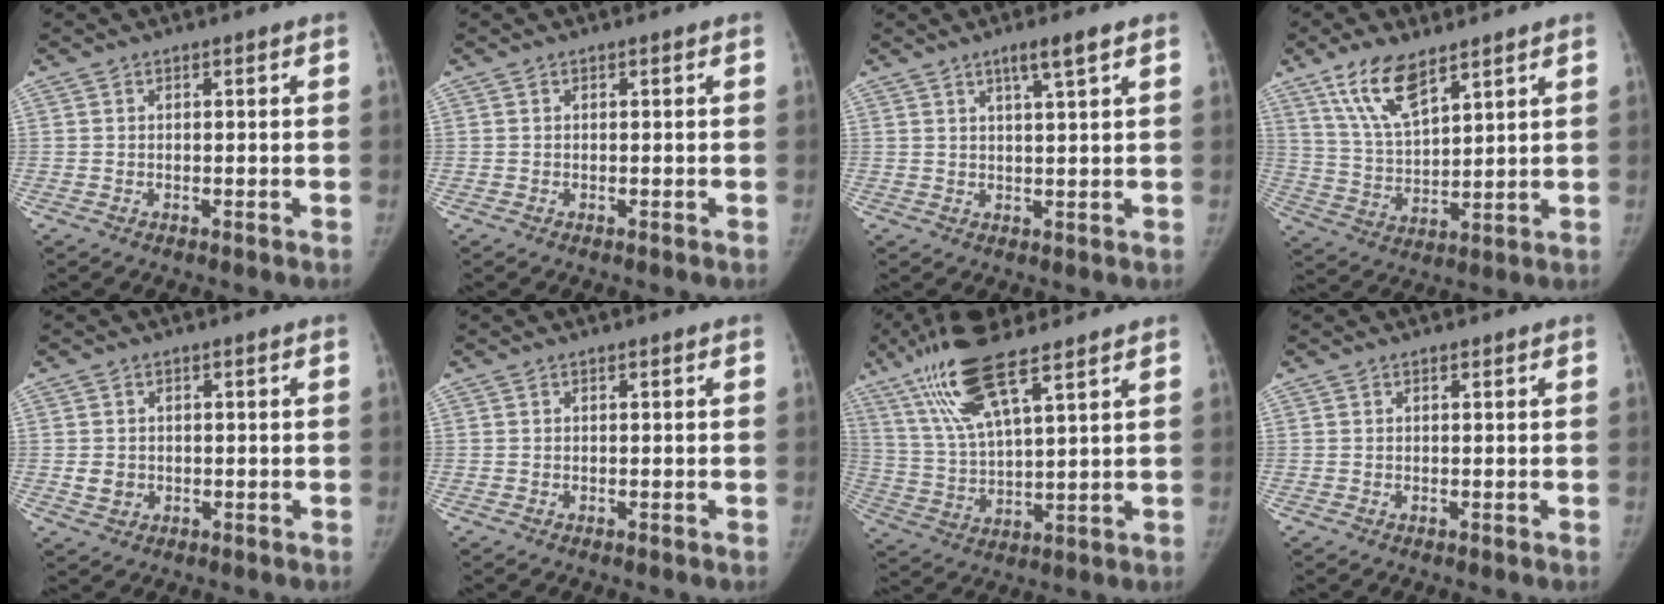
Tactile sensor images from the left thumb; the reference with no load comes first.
{"total": 0.0}
{"total": 4.2, "force": [2.5, 0.1, 3.4], "torque": [-0.060, -0.011, 0.045]}
{"total": 11.1, "force": [7.2, 4.1, 7.3], "torque": [-0.126, -0.034, 0.147]}
{"total": 2.8, "force": [-0.2, 2.4, 1.3], "torque": [-0.012, 0.000, 0.003]}
{"total": 0.0}
{"total": 14.8, "force": [9.4, 3.6, 10.8], "torque": [-0.215, -0.026, 0.189]}
{"total": 0.0}